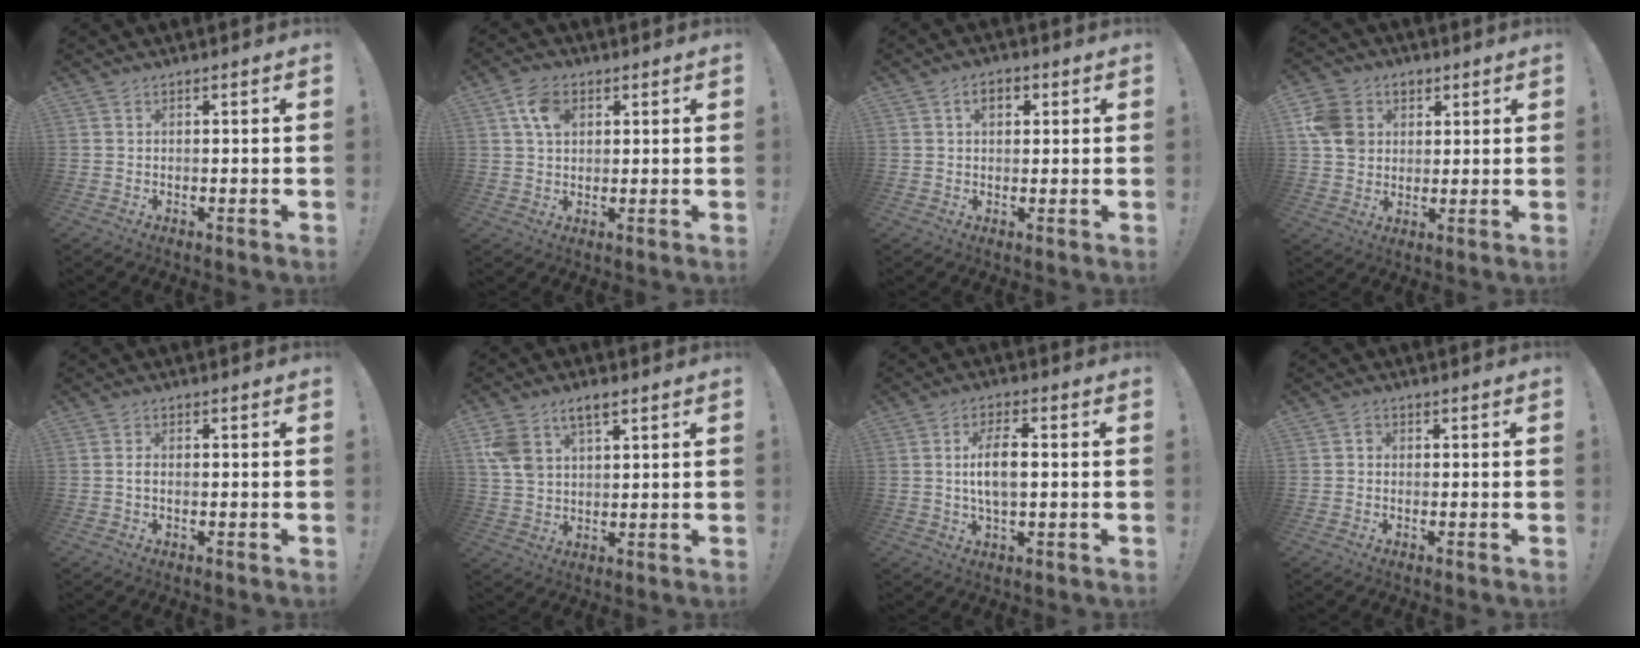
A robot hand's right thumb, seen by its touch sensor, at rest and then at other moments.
{"total": 7.5, "force": [2.7, 5.2, 4.7], "torque": [-0.077, 0.003, 0.052]}
{"total": 4.0, "force": [1.2, 2.6, 2.9], "torque": [-0.043, 0.006, 0.018]}
{"total": 11.0, "force": [2.9, 9.6, 4.5], "torque": [-0.063, -0.005, 0.062]}
{"total": 1.4, "force": [-0.3, 0.6, 1.3], "torque": [-0.022, 0.003, -0.006]}
{"total": 8.1, "force": [4.5, 4.6, 4.9], "torque": [-0.098, -0.011, 0.085]}
{"total": 8.3, "force": [0.4, 3.4, 7.6], "torque": [-0.128, -0.002, 0.001]}
{"total": 1.5, "force": [-0.5, 1.3, 0.7], "torque": [-0.006, 0.004, -0.012]}